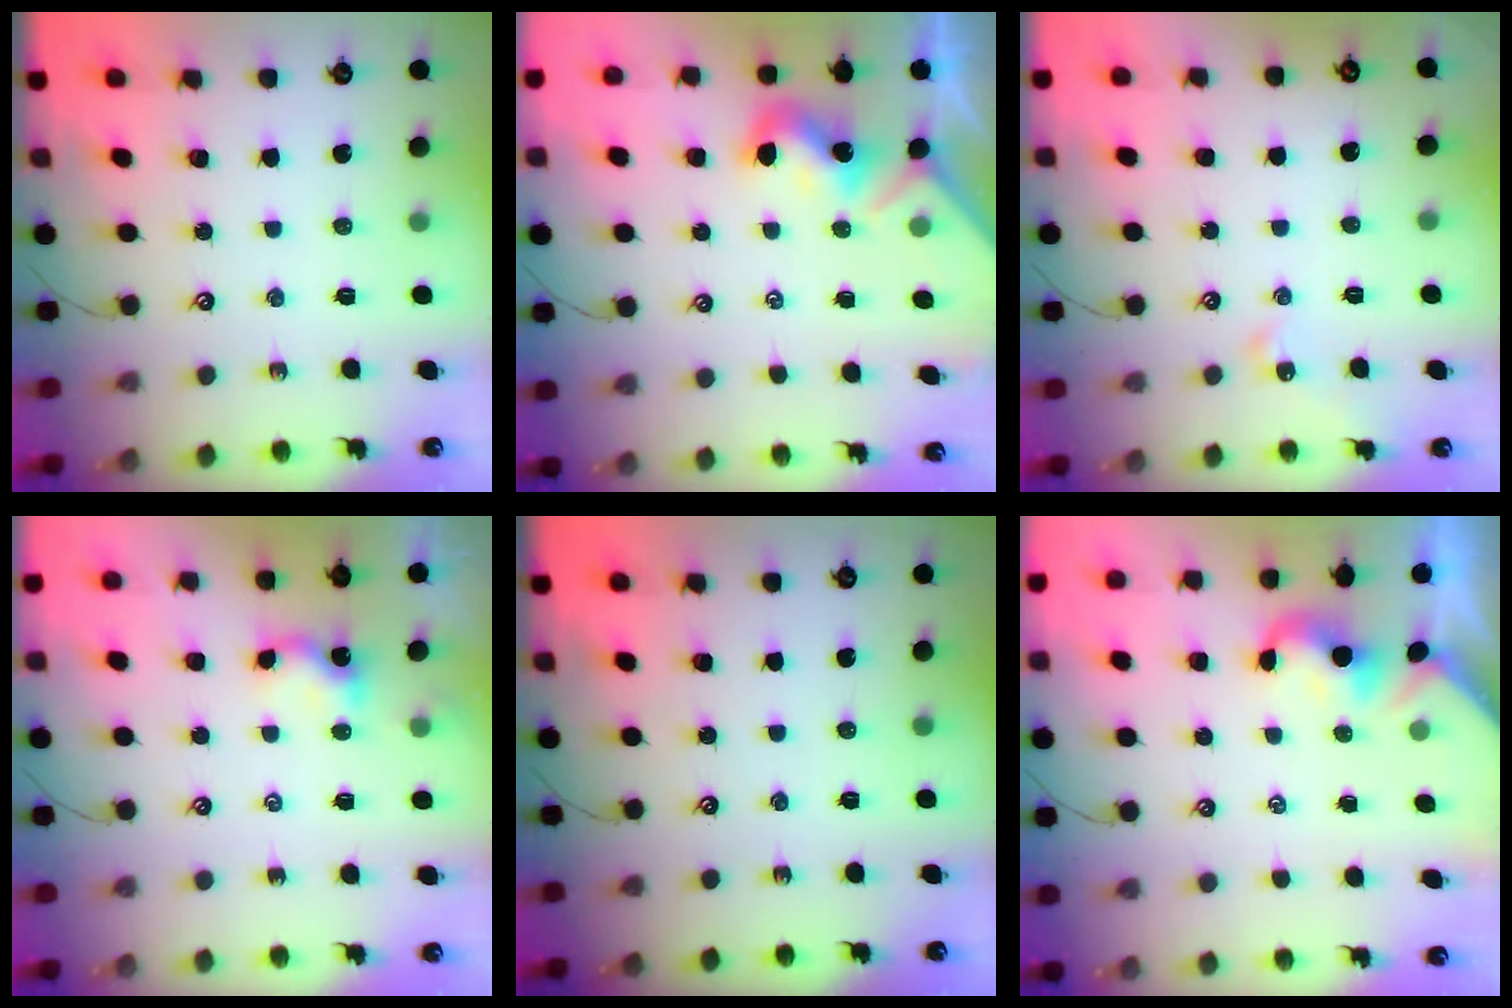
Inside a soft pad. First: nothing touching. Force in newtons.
{"total": 1.7, "press": 1.7, "slide": 0.2}
{"total": 1.9, "press": 1.8, "slide": 0.5}
{"total": 3.3, "press": 3.3, "slide": 0.5}
{"total": 0.0}
{"total": 1.9, "press": 1.9, "slide": 0.3}